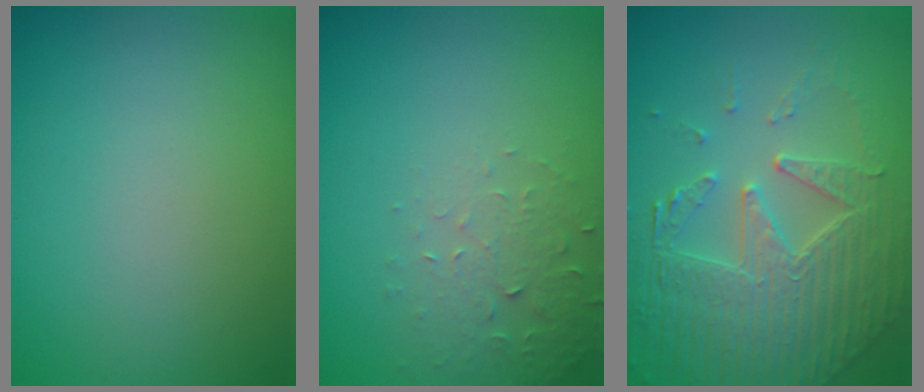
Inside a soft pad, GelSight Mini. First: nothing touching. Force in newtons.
{"total": 2.2, "press": 2.2, "slide": 0.4}
{"total": 6.5, "press": 5.1, "slide": 4.1}